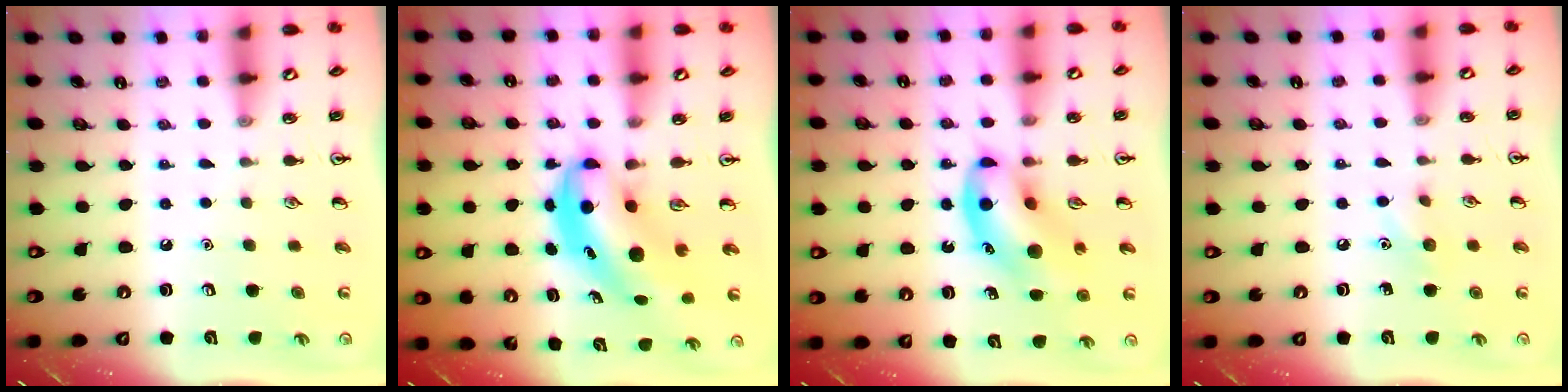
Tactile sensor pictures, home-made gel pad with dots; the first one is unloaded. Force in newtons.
{"total": 6.6, "press": 6.4, "slide": 1.8}
{"total": 11.6, "press": 11.2, "slide": 3.1}
{"total": 6.4, "press": 6.1, "slide": 2.1}